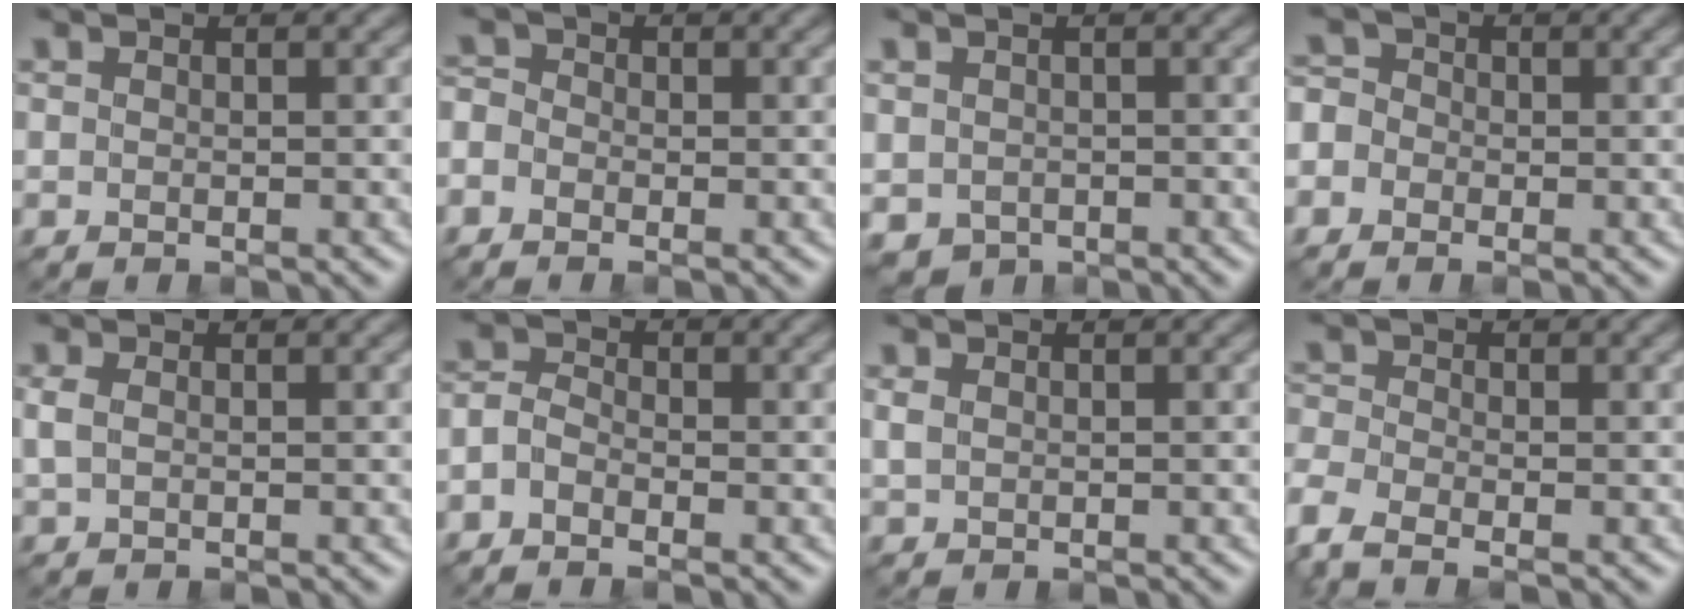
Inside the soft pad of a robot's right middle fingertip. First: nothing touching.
{"total": 1.8, "force": [-1.0, 1.3, 0.7], "torque": [-0.010, 0.002, -0.029]}
{"total": 2.2, "force": [-1.0, 1.8, 0.9], "torque": [-0.026, -0.007, -0.020]}
{"total": 3.2, "force": [-1.1, 2.9, 0.9], "torque": [-0.002, 0.016, -0.045]}
{"total": 1.3, "force": [0.1, 0.9, 1.0], "torque": [-0.030, 0.004, 0.001]}
{"total": 2.0, "force": [-1.1, 1.2, 1.2], "torque": [-0.026, 0.006, -0.033]}
{"total": 0.9, "force": [0.3, 0.6, 0.6], "torque": [-0.019, 0.002, 0.009]}
{"total": 3.9, "force": [-2.7, 1.5, 2.3], "torque": [-0.070, -0.009, -0.070]}